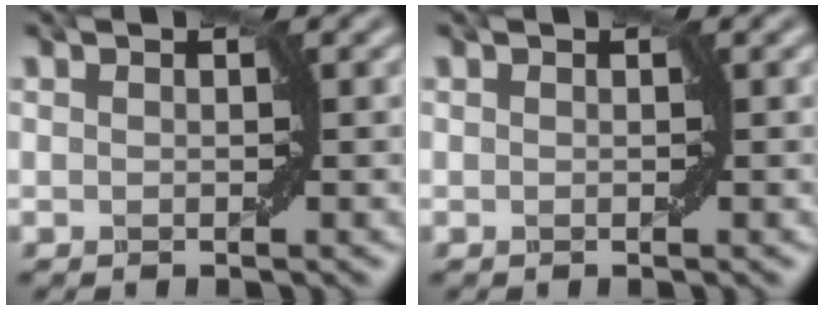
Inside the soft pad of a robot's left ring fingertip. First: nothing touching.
{"total": 0.0}